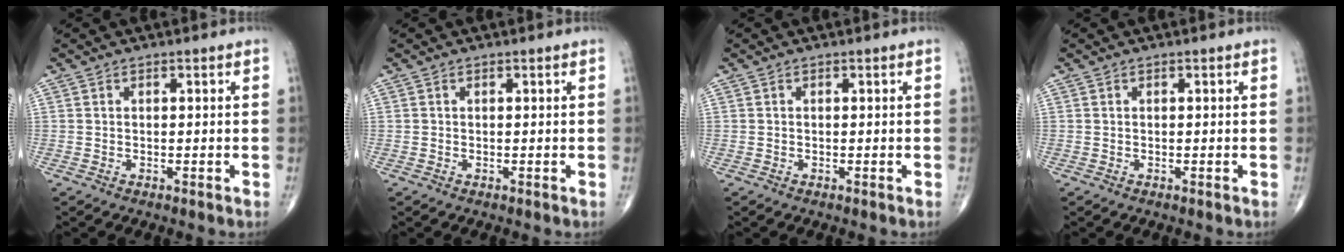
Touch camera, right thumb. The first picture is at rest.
{"total": 0.0}
{"total": 0.0}
{"total": 0.0}